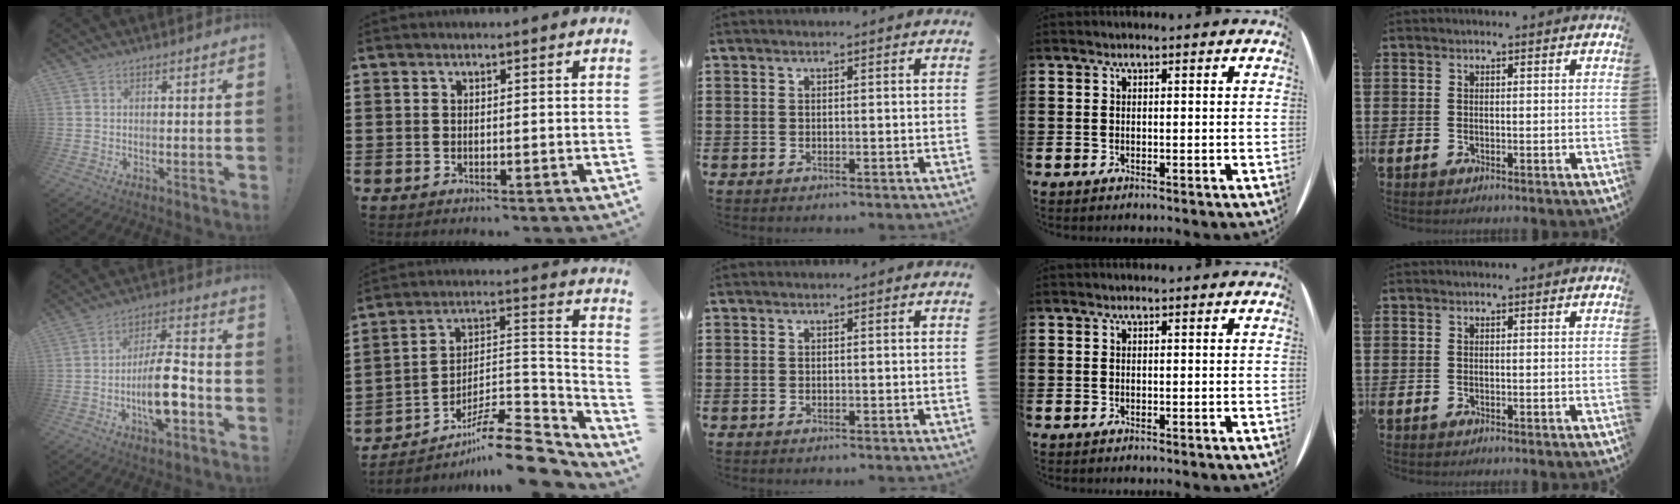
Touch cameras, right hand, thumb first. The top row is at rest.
{"thumb": {"total": 15.0, "force": [-4.7, 5.4, 13.2], "torque": [-0.245, 0.018, -0.080]}, "index": {"total": 11.0, "force": [-8.7, 2.7, 6.1], "torque": [-0.098, 0.024, -0.166]}}